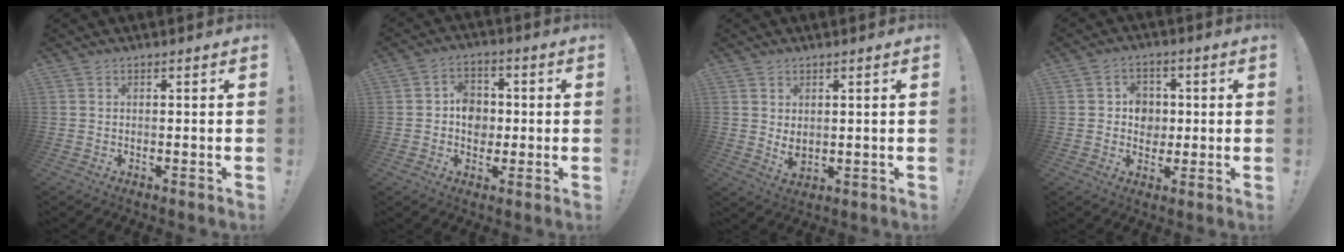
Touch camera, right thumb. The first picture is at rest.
{"total": 8.0, "force": [-0.4, 6.9, 3.9], "torque": [-0.050, 0.011, -0.003]}
{"total": 3.5, "force": [1.5, 2.1, 2.5], "torque": [-0.026, -0.016, 0.027]}
{"total": 7.1, "force": [0.3, 6.7, 2.3], "torque": [-0.030, 0.000, 0.010]}